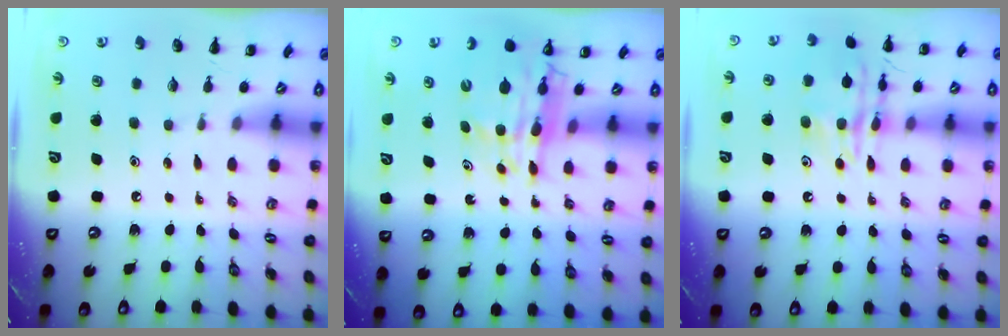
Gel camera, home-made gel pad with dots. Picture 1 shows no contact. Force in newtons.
{"total": 13.1, "press": 12.5, "slide": 3.7}
{"total": 15.2, "press": 15.2, "slide": 0.8}